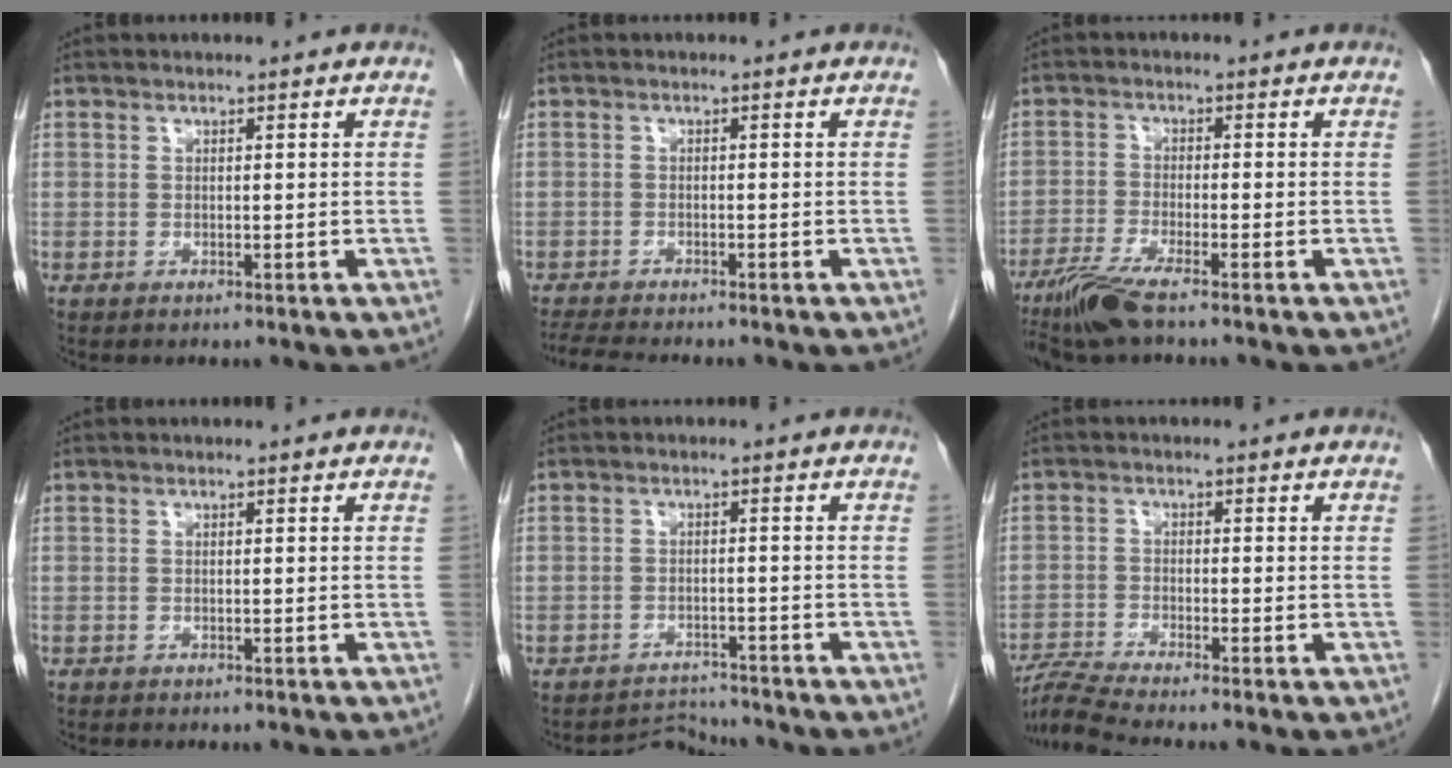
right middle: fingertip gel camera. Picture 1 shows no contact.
{"total": 6.3, "force": [-5.6, 0.5, 2.7], "torque": [-0.047, -0.016, -0.091]}
{"total": 6.1, "force": [-4.6, 0.1, 4.0], "torque": [-0.085, -0.020, -0.092]}
{"total": 0.0}
{"total": 3.2, "force": [-2.8, -0.2, -1.6], "torque": [0.029, -0.003, -0.041]}
{"total": 5.2, "force": [-4.6, -1.5, 1.9], "torque": [-0.042, -0.019, -0.089]}